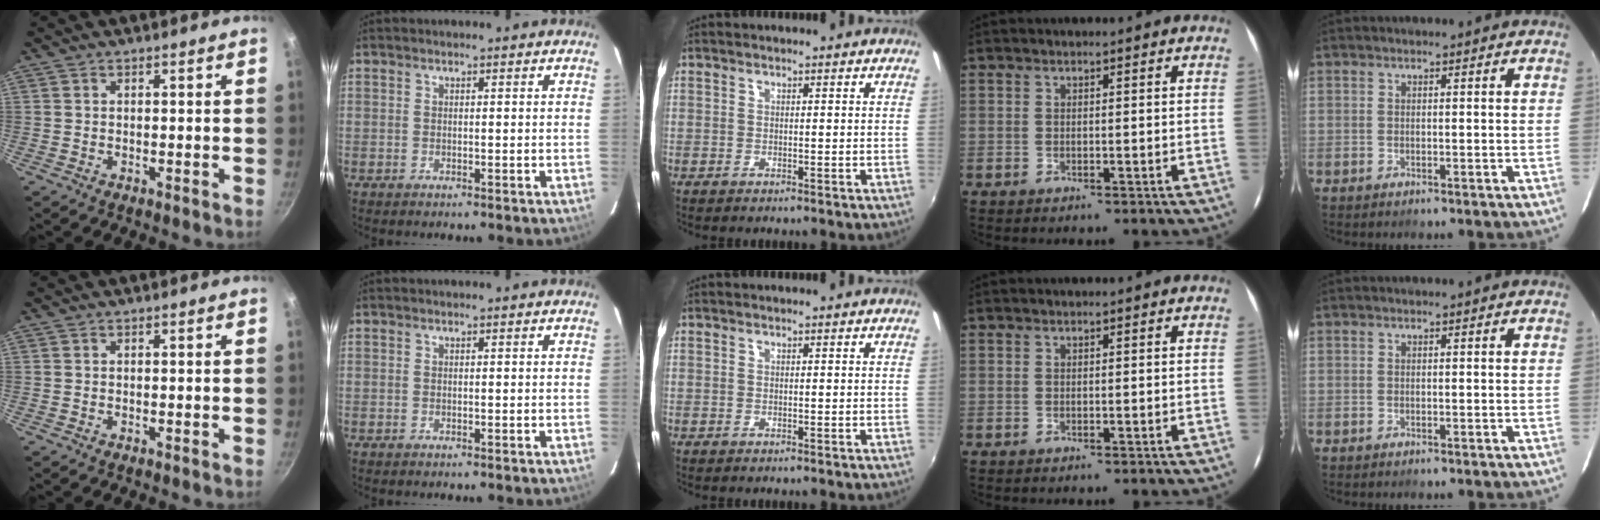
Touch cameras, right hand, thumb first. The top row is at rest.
{}